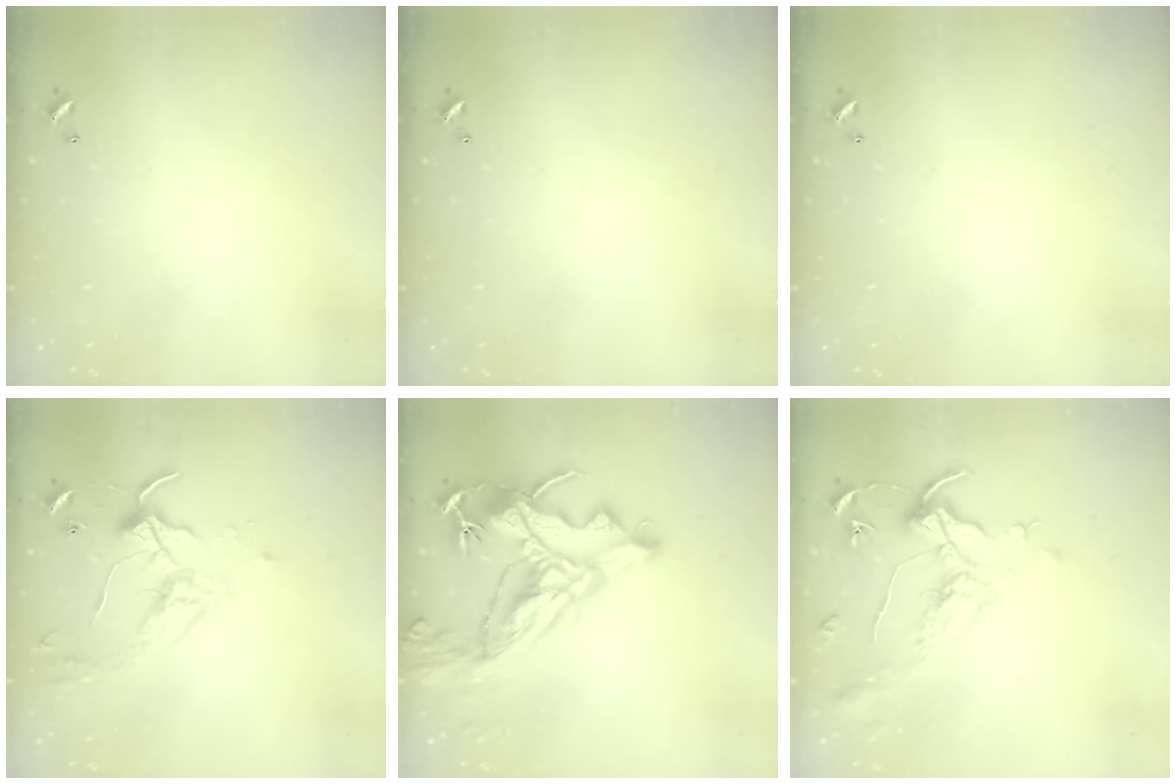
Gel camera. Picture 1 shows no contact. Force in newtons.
{"total": 0.0}
{"total": 0.0}
{"total": 3.5, "press": 3.4, "slide": 0.8}
{"total": 16.7, "press": 16.6, "slide": 2.3}
{"total": 1.6, "press": 1.4, "slide": 0.7}